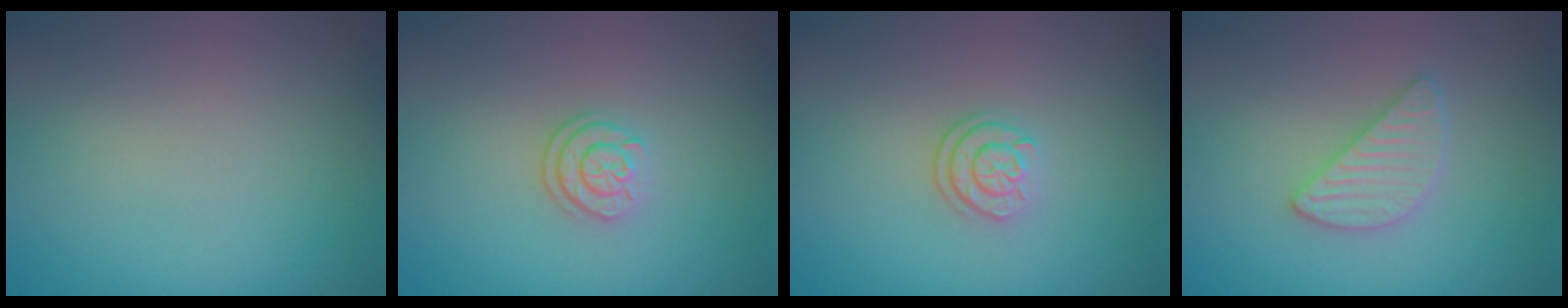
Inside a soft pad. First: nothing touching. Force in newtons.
{"total": 2.3, "press": 1.7, "slide": 1.5}
{"total": 2.3, "press": 1.7, "slide": 1.5}
{"total": 2.6, "press": 2.6, "slide": 0.3}